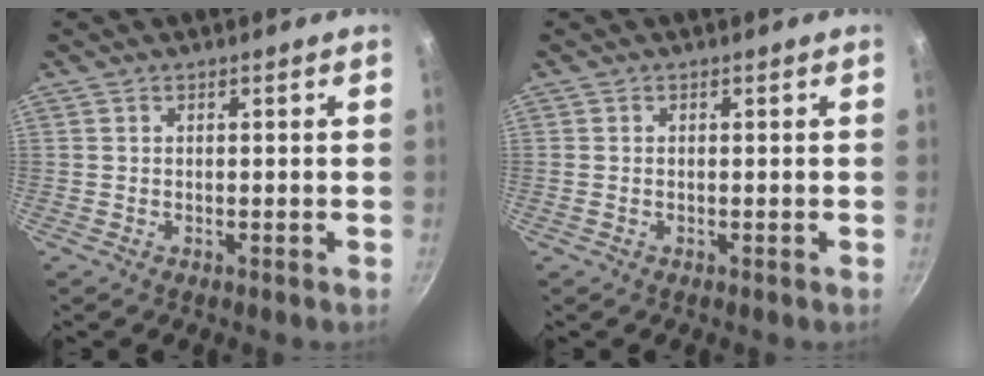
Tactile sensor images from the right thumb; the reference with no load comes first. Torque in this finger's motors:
{"motor_torque": [0.32, 0.02, -0.21, 0.15, 0.05]}